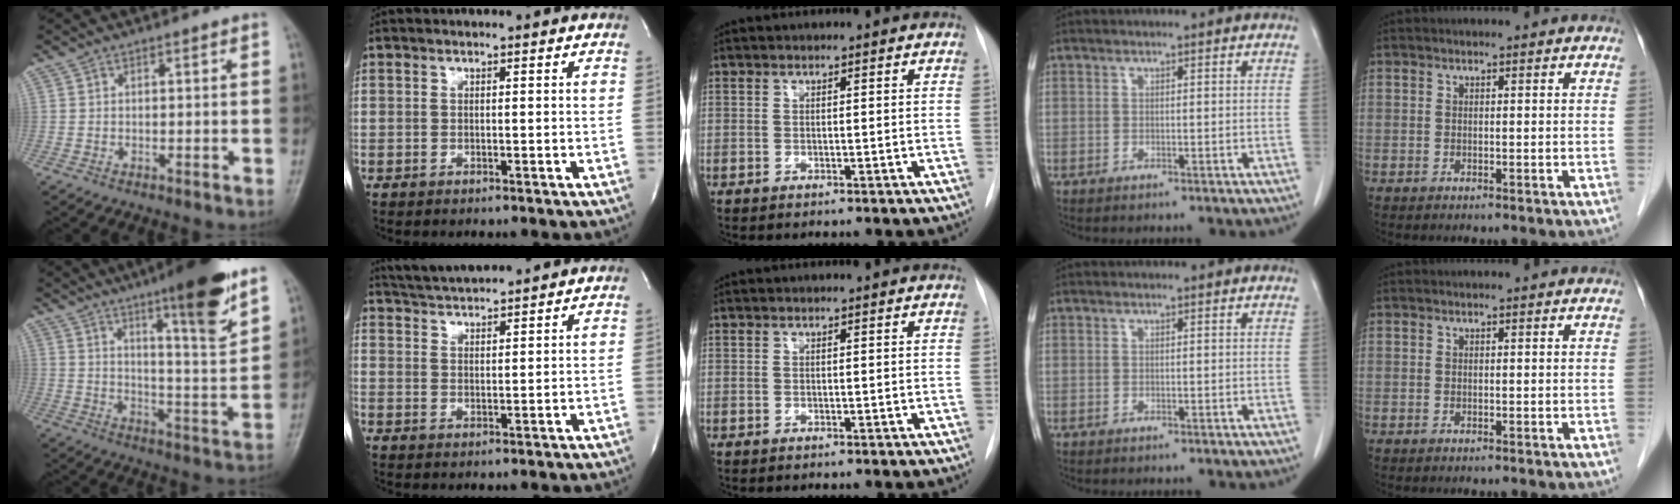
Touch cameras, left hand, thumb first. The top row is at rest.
{"thumb": {"total": 16.4, "force": [10.3, 2.1, 12.6], "torque": [-0.170, -0.063, 0.159]}, "index": {"total": 8.6, "force": [8.3, -0.3, 2.5], "torque": [-0.057, 0.024, 0.138]}}